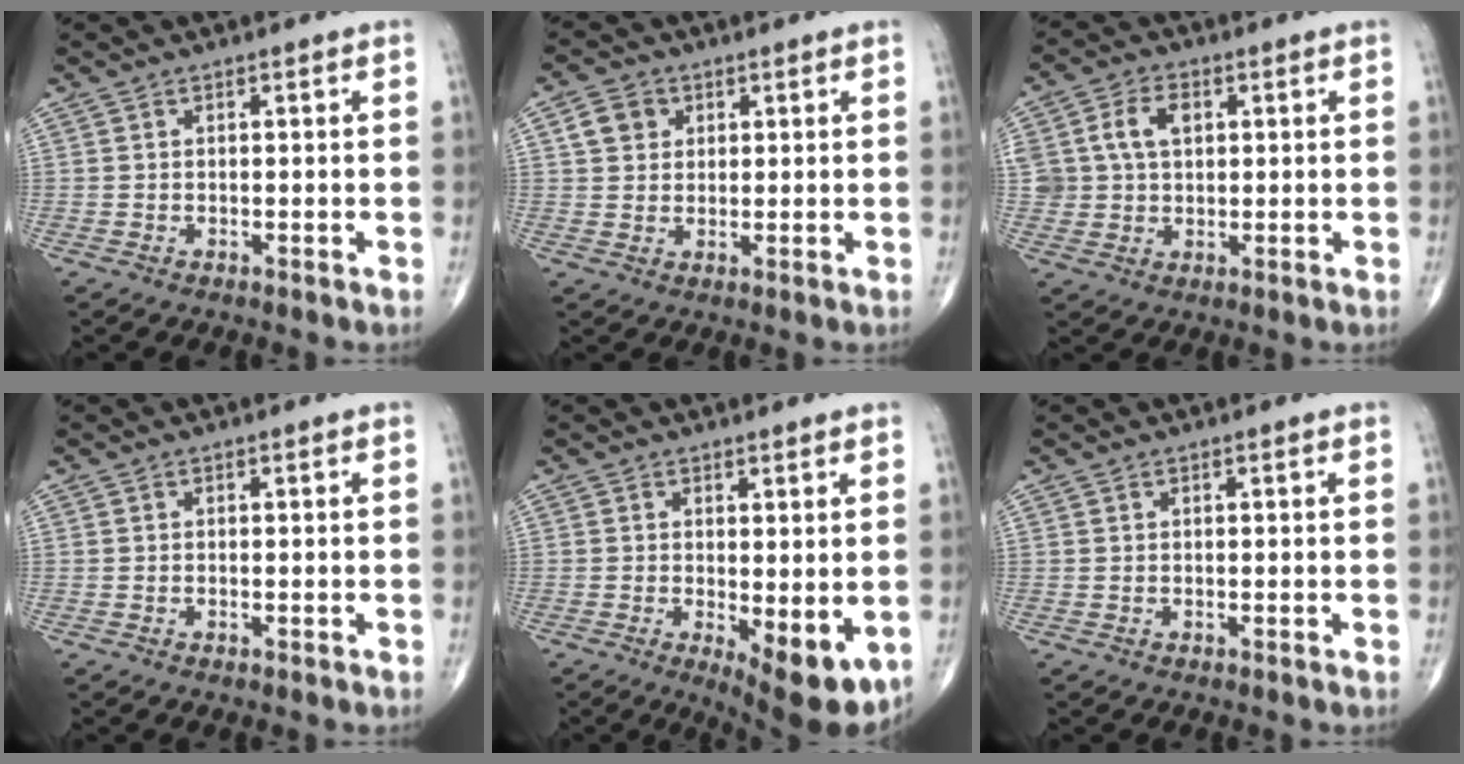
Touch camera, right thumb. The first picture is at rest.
{"total": 4.8, "force": [1.7, 4.0, 2.0], "torque": [-0.017, -0.001, 0.029]}
{"total": 8.8, "force": [2.2, 6.4, 5.6], "torque": [-0.104, 0.005, 0.045]}
{"total": 0.0}
{"total": 9.1, "force": [-2.0, 3.3, 8.3], "torque": [-0.103, -0.023, -0.019]}
{"total": 0.0}